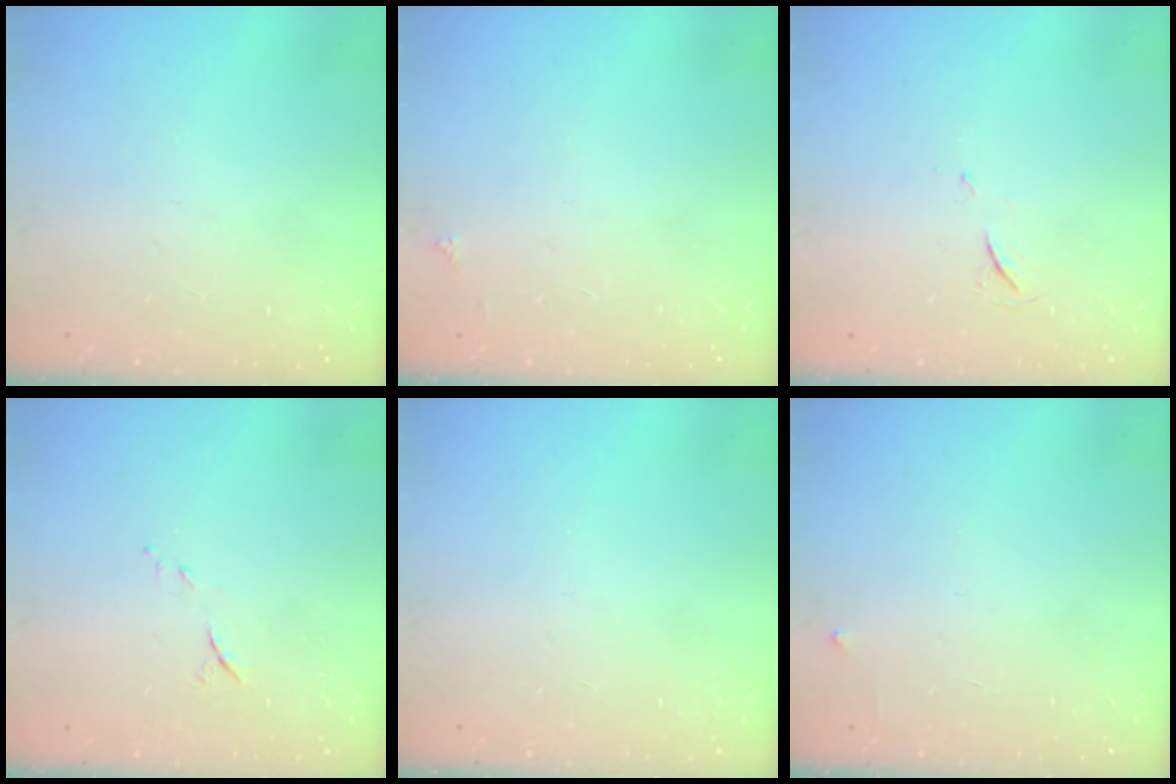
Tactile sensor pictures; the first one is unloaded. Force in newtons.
{"total": 2.0, "press": 2.0, "slide": 0.3}
{"total": 4.1, "press": 4.1, "slide": 0.6}
{"total": 6.4, "press": 6.3, "slide": 1.3}
{"total": 0.0}
{"total": 2.3, "press": 2.3, "slide": 0.3}